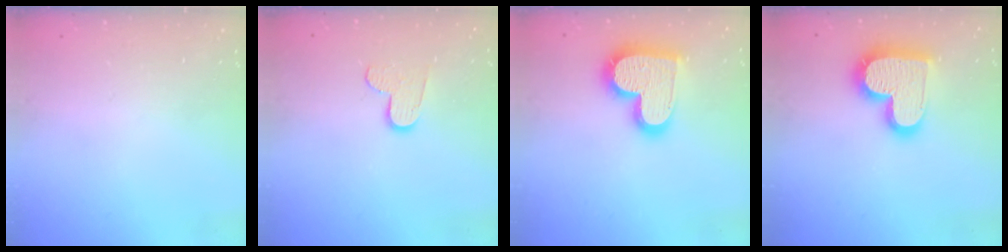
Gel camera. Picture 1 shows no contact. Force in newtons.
{"total": 7.0, "press": 7.0, "slide": 0.3}
{"total": 17.5, "press": 17.4, "slide": 1.3}
{"total": 17.7, "press": 17.6, "slide": 1.3}